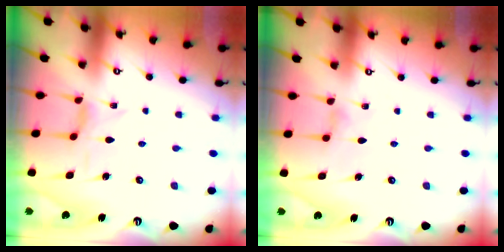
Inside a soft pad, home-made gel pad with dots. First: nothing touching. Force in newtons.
{"total": 1.4, "press": 1.3, "slide": 0.3}